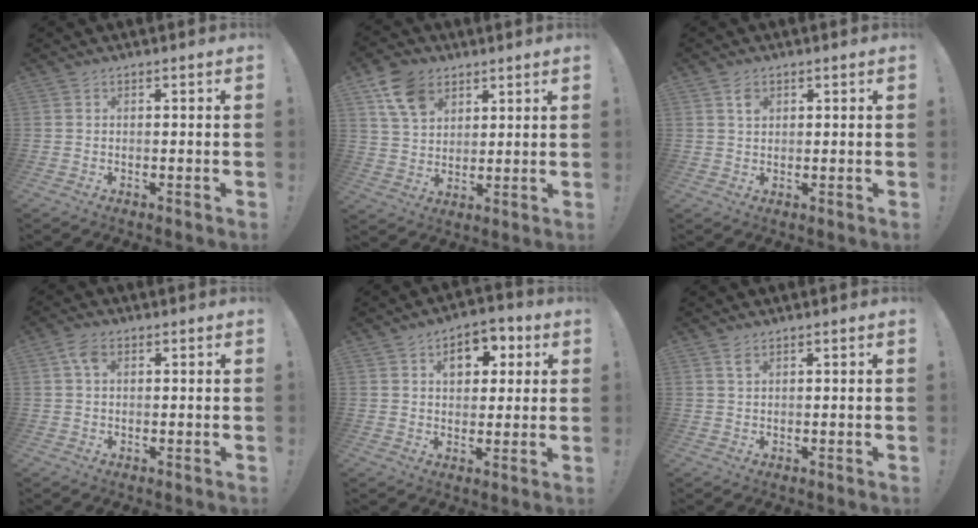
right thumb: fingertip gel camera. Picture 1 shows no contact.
{"total": 11.8, "force": [6.6, 8.2, 5.3], "torque": [-0.087, -0.025, 0.129]}
{"total": 2.6, "force": [1.4, 1.6, 1.4], "torque": [-0.007, -0.008, 0.020]}
{"total": 4.2, "force": [1.4, 2.4, 3.1], "torque": [-0.055, 0.003, 0.027]}
{"total": 9.0, "force": [3.3, 6.3, 5.6], "torque": [-0.066, -0.003, 0.055]}
{"total": 1.9, "force": [1.1, 0.7, 1.3], "torque": [-0.012, -0.007, 0.017]}